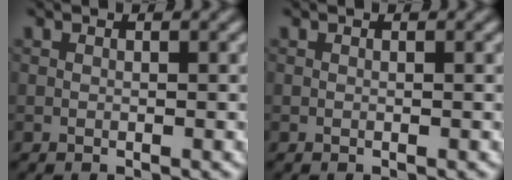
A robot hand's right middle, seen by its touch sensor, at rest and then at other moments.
{"total": 0.0}